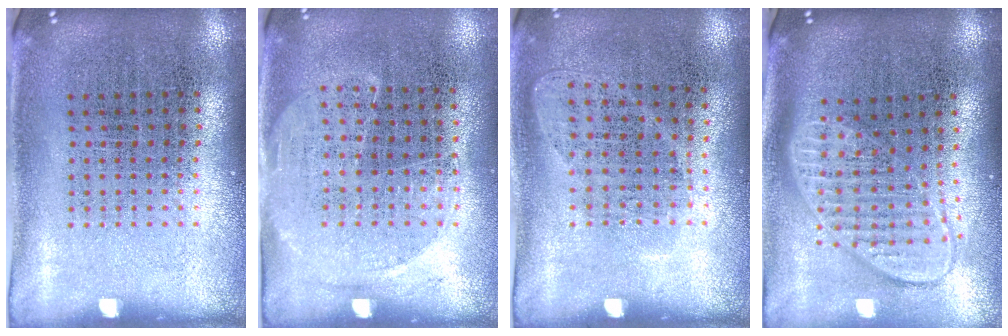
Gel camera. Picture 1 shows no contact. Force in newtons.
{"total": 1.4, "press": 1.2, "slide": 0.8}
{"total": 1.0, "press": 0.8, "slide": 0.5}
{"total": 1.8, "press": 1.5, "slide": 1.0}